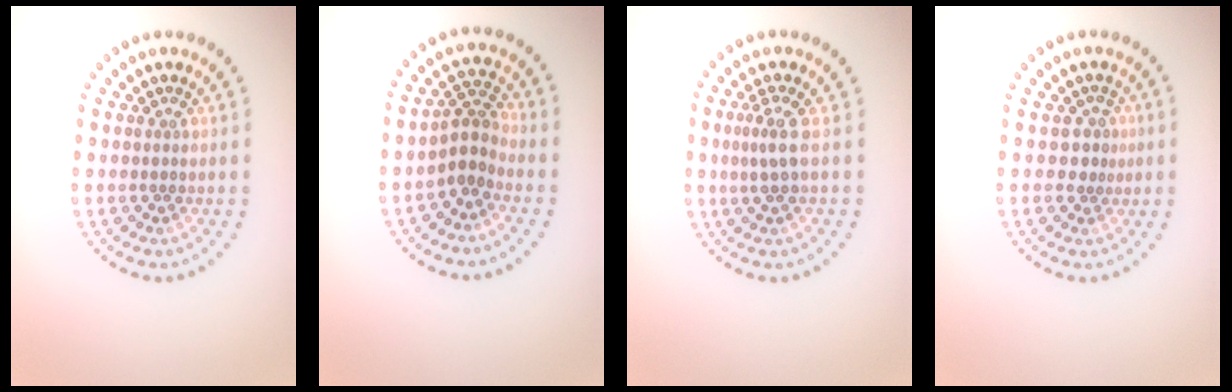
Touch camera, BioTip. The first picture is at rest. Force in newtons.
{"total": 2.7, "press": 2.1, "slide": 1.6}
{"total": 2.0, "press": 1.4, "slide": 1.5}
{"total": 1.7, "press": 1.2, "slide": 1.2}